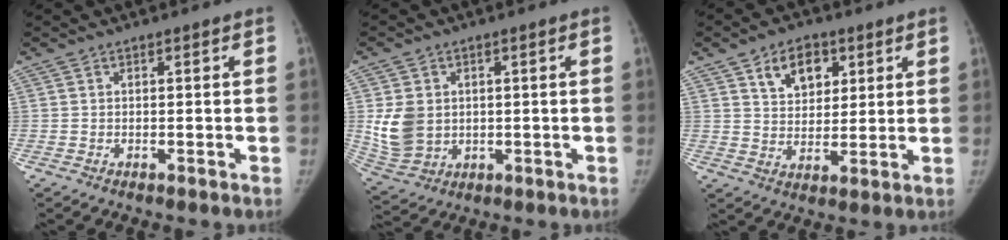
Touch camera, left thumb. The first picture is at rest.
{"total": 8.9, "force": [0.8, 7.3, 5.0], "torque": [-0.081, -0.006, 0.032]}
{"total": 8.9, "force": [4.3, 6.0, 5.0], "torque": [-0.044, -0.020, 0.072]}